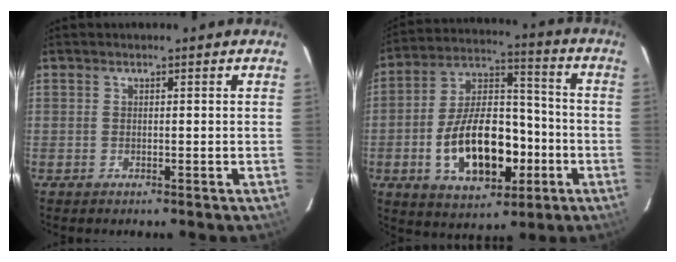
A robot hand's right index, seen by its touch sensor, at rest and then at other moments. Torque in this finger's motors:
{"motor_torque": [1.23, -0.91, 1.05, 0.21]}